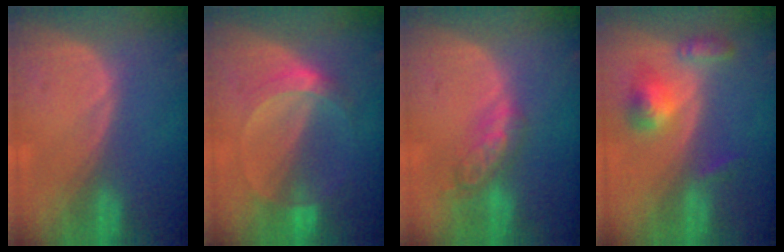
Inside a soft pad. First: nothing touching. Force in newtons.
{"total": 5.0, "press": 4.6, "slide": 2.0}
{"total": 5.7, "press": 4.9, "slide": 2.9}
{"total": 5.6, "press": 5.1, "slide": 2.4}